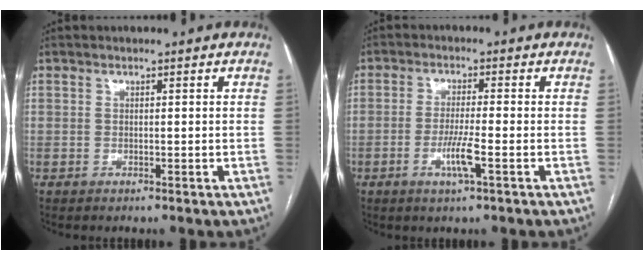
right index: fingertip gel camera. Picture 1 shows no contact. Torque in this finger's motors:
{"motor_torque": [1.16, -0.04, 0.59, 0.14]}